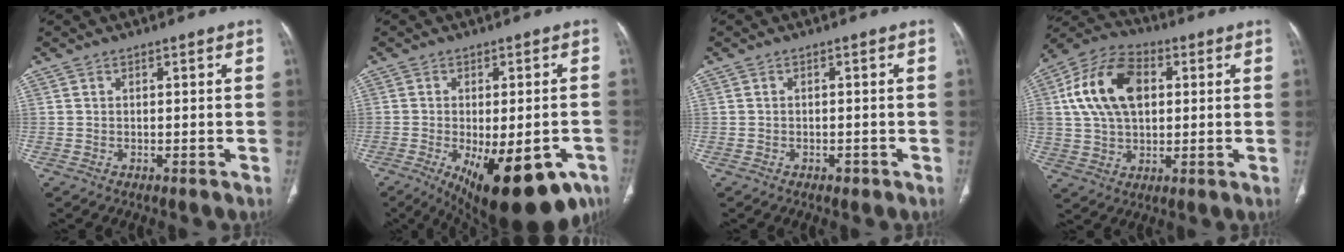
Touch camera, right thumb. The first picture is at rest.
{"total": 19.5, "force": [-9.3, 8.3, 15.0], "torque": [-0.163, -0.003, -0.115]}
{"total": 1.1, "force": [-0.6, 0.7, 0.4], "torque": [-0.006, 0.002, -0.009]}
{"total": 16.3, "force": [3.4, 10.3, 12.1], "torque": [-0.217, 0.014, 0.059]}